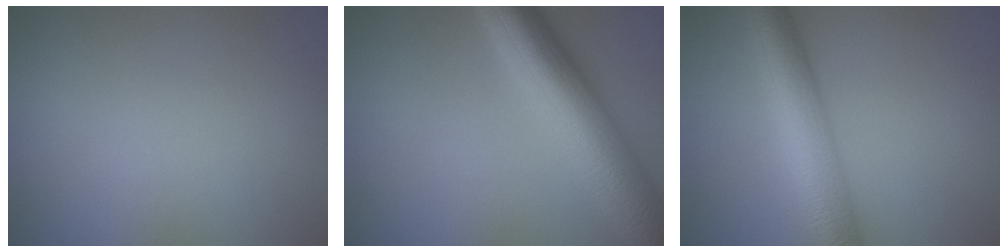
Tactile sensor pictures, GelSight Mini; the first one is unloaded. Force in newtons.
{"total": 9.5, "press": 9.5, "slide": 0.1}
{"total": 7.1, "press": 7.1, "slide": 0.1}